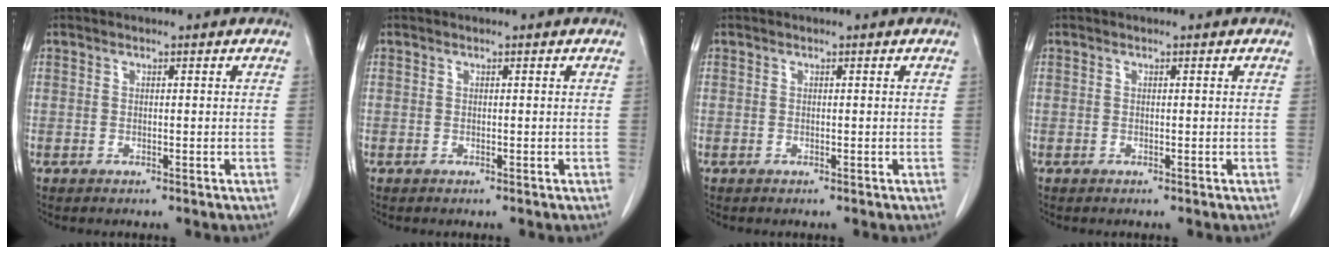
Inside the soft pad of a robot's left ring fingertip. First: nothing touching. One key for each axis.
{"total": 0.0}
{"total": 0.0}
{"total": 0.0}